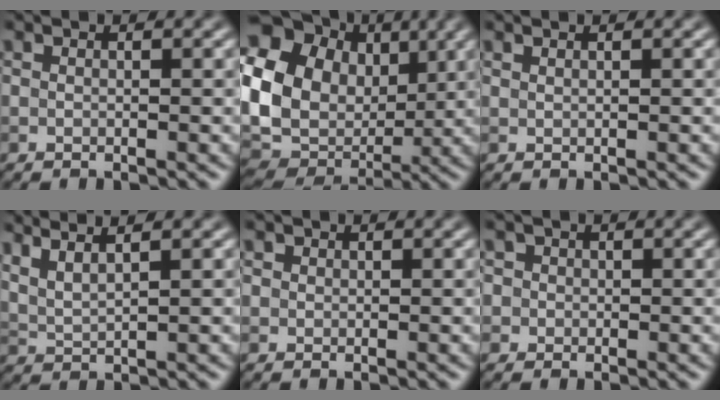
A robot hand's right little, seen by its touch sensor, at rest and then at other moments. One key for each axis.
{"total": 20.4, "fx": 5.0, "fy": 16.9, "fz": 10.2, "tx": -0.252, "ty": 0.030, "tz": 0.082}
{"total": 0.7, "fx": 0.5, "fy": 0.2, "fz": 0.3, "tx": -0.004, "ty": -0.001, "tz": 0.004}
{"total": 3.9, "fx": 2.8, "fy": 1.1, "fz": 2.6, "tx": -0.035, "ty": 0.017, "tz": 0.036}
{"total": 0.9, "fx": 0.4, "fy": 0.7, "fz": 0.2, "tx": 0.001, "ty": -0.002, "tz": 0.002}
{"total": 2.9, "fx": 0.9, "fy": 2.7, "fz": 0.8, "tx": 0.004, "ty": 0.013, "tz": 0.000}